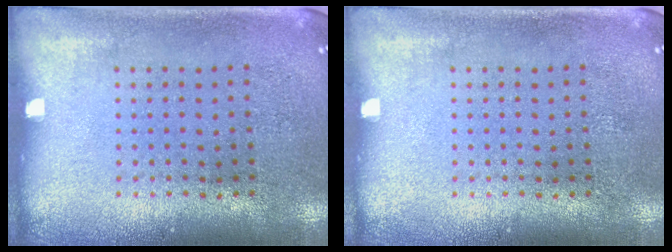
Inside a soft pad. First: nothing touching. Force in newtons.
{"total": 0.0}